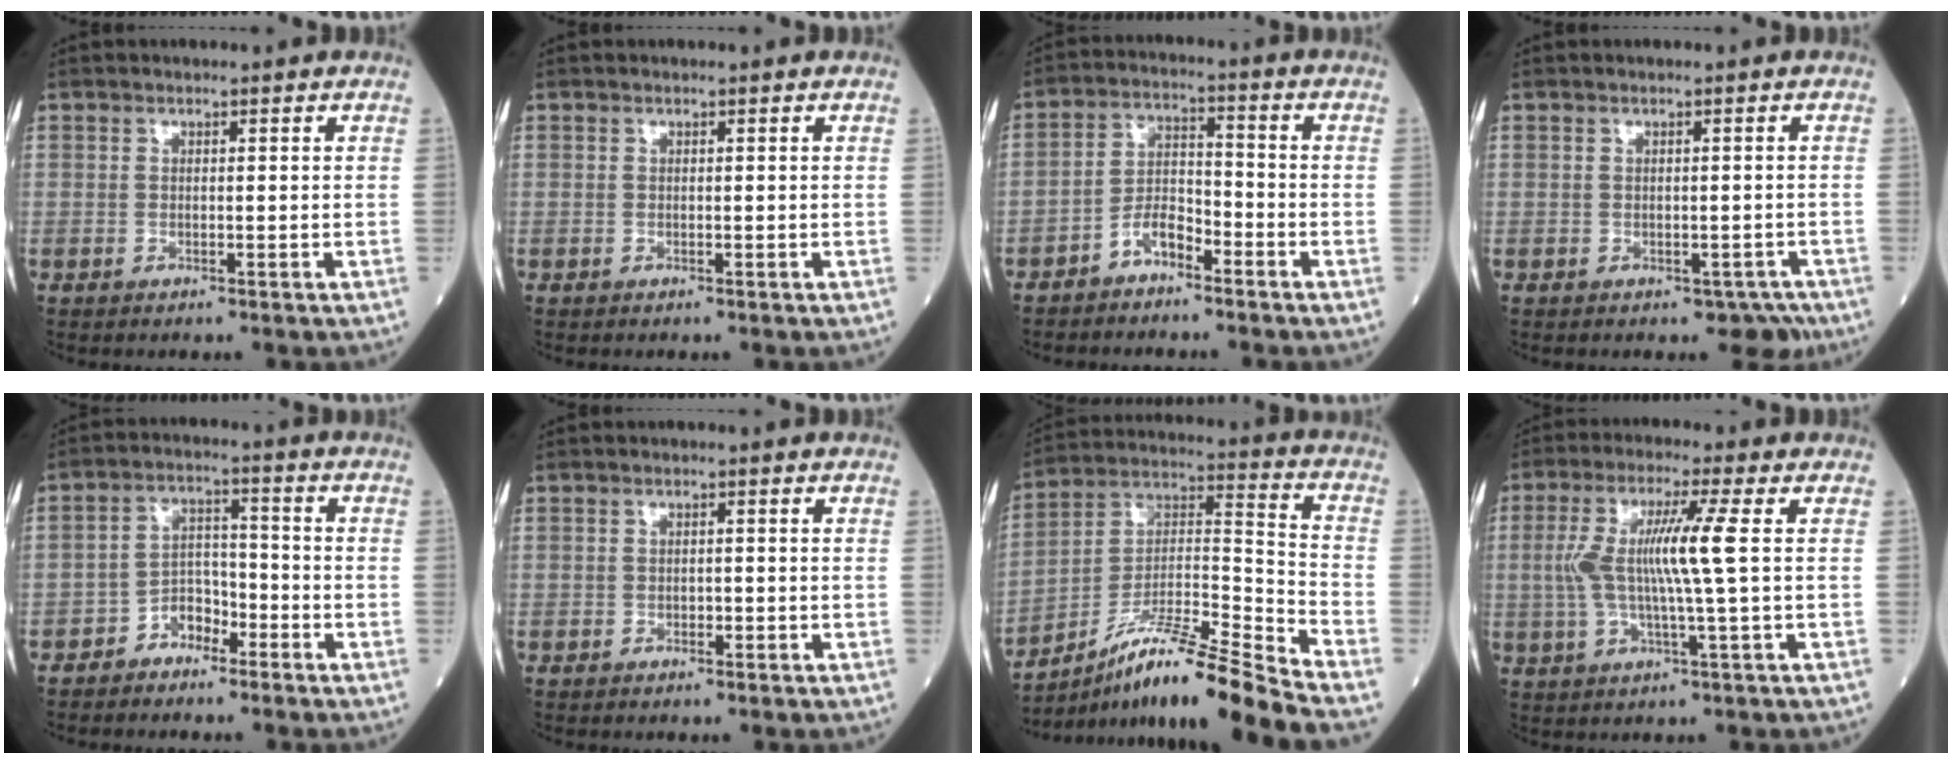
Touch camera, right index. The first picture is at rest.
{"total": 0.0}
{"total": 5.0, "force": [-3.6, 2.0, 2.8], "torque": [-0.056, 0.013, -0.071]}
{"total": 2.5, "force": [-1.3, 1.6, 1.4], "torque": [-0.008, 0.002, -0.007]}
{"total": 4.5, "force": [-3.2, 2.6, 1.8], "torque": [-0.025, 0.011, -0.060]}
{"total": 0.6, "force": [-0.3, 0.4, 0.3], "torque": [-0.001, 0.003, -0.007]}
{"total": 17.5, "force": [-14.2, -2.1, 10.0], "torque": [-0.177, 0.007, -0.252]}
{"total": 8.8, "force": [0.6, -0.8, 8.8], "torque": [-0.180, 0.006, 0.011]}